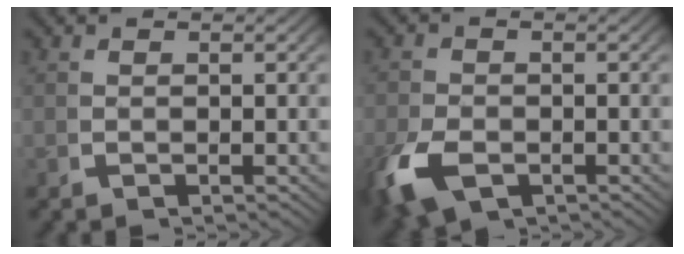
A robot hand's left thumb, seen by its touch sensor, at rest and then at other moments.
{"total": 5.4, "force": [-2.6, 3.5, 3.2], "torque": [-0.084, -0.025, -0.035]}